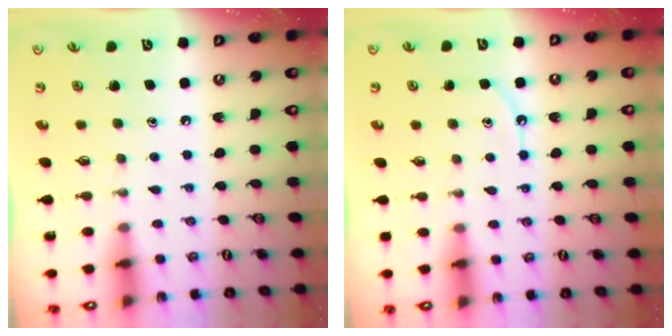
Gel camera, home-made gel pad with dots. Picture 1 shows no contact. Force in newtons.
{"total": 6.1, "press": 6.1, "slide": 0.6}